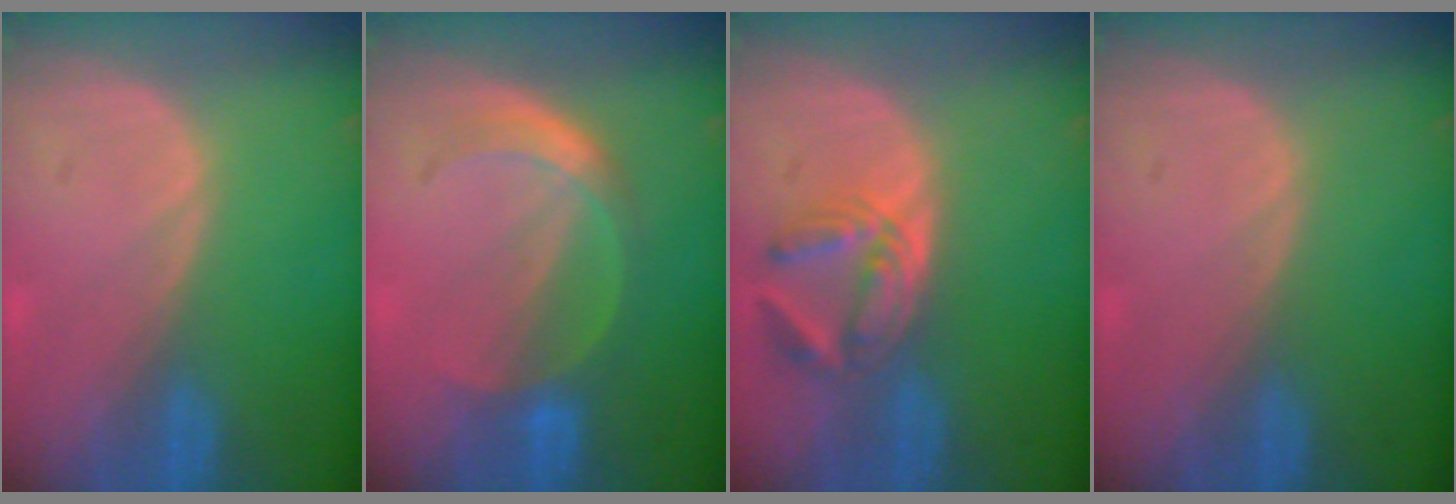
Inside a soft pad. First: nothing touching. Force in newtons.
{"total": 4.8, "press": 4.8, "slide": 0.4}
{"total": 5.5, "press": 5.3, "slide": 1.4}
{"total": 0.0}